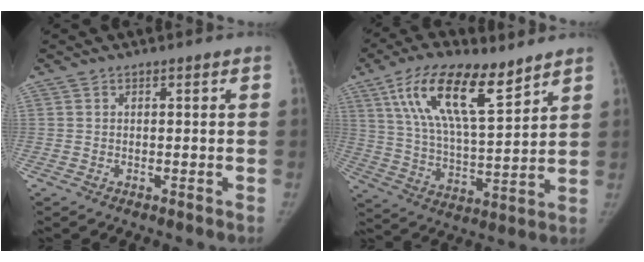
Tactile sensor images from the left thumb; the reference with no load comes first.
{"total": 17.0, "force": [10.0, 6.1, 12.4], "torque": [-0.197, -0.044, 0.185]}